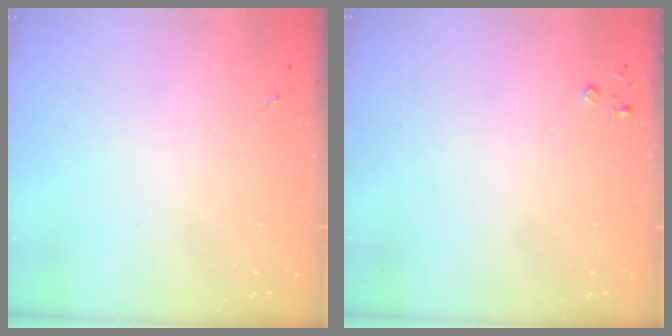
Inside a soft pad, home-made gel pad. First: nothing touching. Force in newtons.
{"total": 2.2, "press": 2.2, "slide": 0.3}